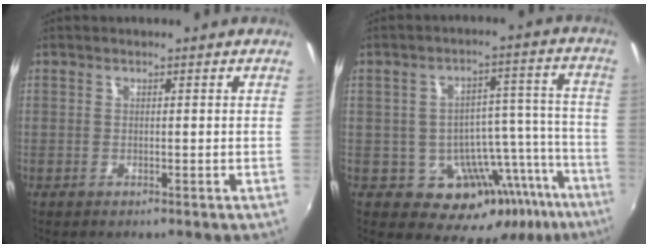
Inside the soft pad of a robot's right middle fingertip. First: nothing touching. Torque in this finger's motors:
{"motor_torque": [-0.22, -0.29, 0.06, 0.00]}